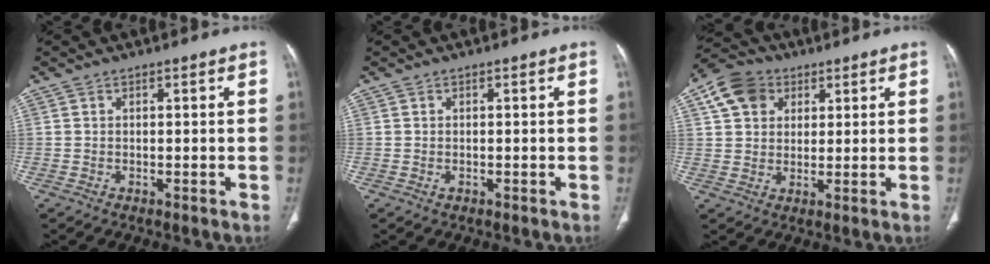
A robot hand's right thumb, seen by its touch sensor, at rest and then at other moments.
{"total": 0.8, "force": [-0.2, 0.5, 0.5], "torque": [-0.011, 0.002, -0.002]}
{"total": 9.6, "force": [3.9, 7.5, 4.4], "torque": [-0.067, 0.002, 0.065]}